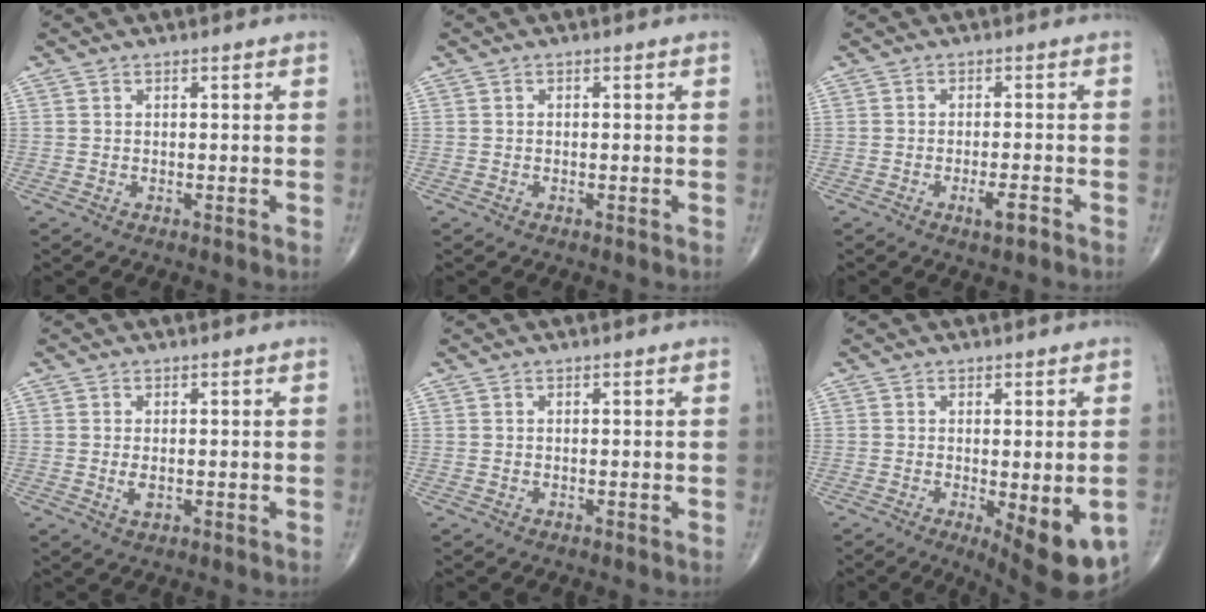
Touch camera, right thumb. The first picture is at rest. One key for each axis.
{"total": 0.0}
{"total": 3.1, "fx": -1.7, "fy": 0.7, "fz": 2.5, "tx": -0.043, "ty": 0.003, "tz": -0.030}
{"total": 2.0, "fx": -0.1, "fy": 1.0, "fz": 1.7, "tx": -0.035, "ty": -0.006, "tz": -0.001}
{"total": 0.0}
{"total": 12.3, "fx": -4.3, "fy": 3.9, "fz": 10.8, "tx": -0.116, "ty": -0.016, "tz": -0.050}